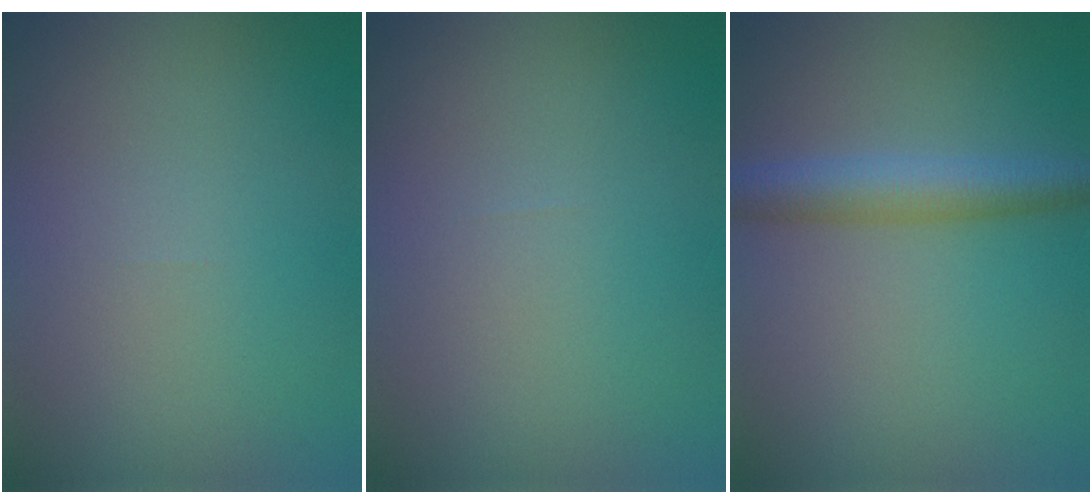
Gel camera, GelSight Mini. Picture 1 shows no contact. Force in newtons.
{"total": 0.0}
{"total": 4.1, "press": 4.1, "slide": 0.1}